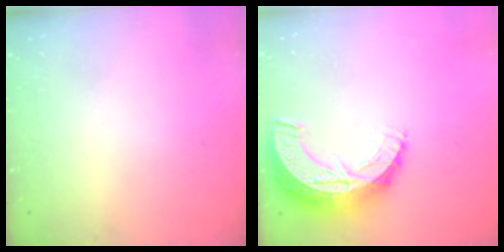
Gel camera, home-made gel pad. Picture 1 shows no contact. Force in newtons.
{"total": 11.6, "press": 11.6, "slide": 0.7}